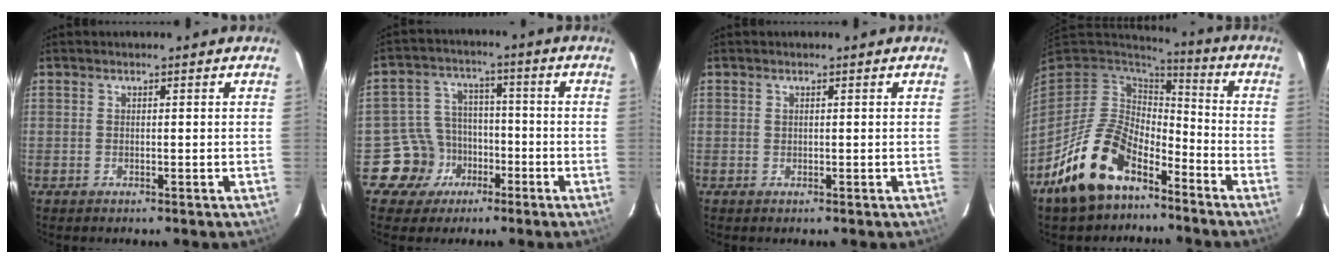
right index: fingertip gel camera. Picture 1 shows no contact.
{"total": 8.7, "force": [-4.4, 7.5, 0.6], "torque": [-0.037, 0.029, -0.065]}
{"total": 0.0}
{"total": 16.3, "force": [-10.0, 8.8, 9.5], "torque": [-0.204, -0.003, -0.172]}